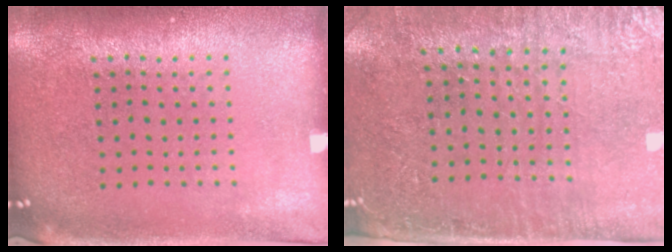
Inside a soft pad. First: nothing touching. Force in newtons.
{"total": 3.0, "press": 2.6, "slide": 1.4}